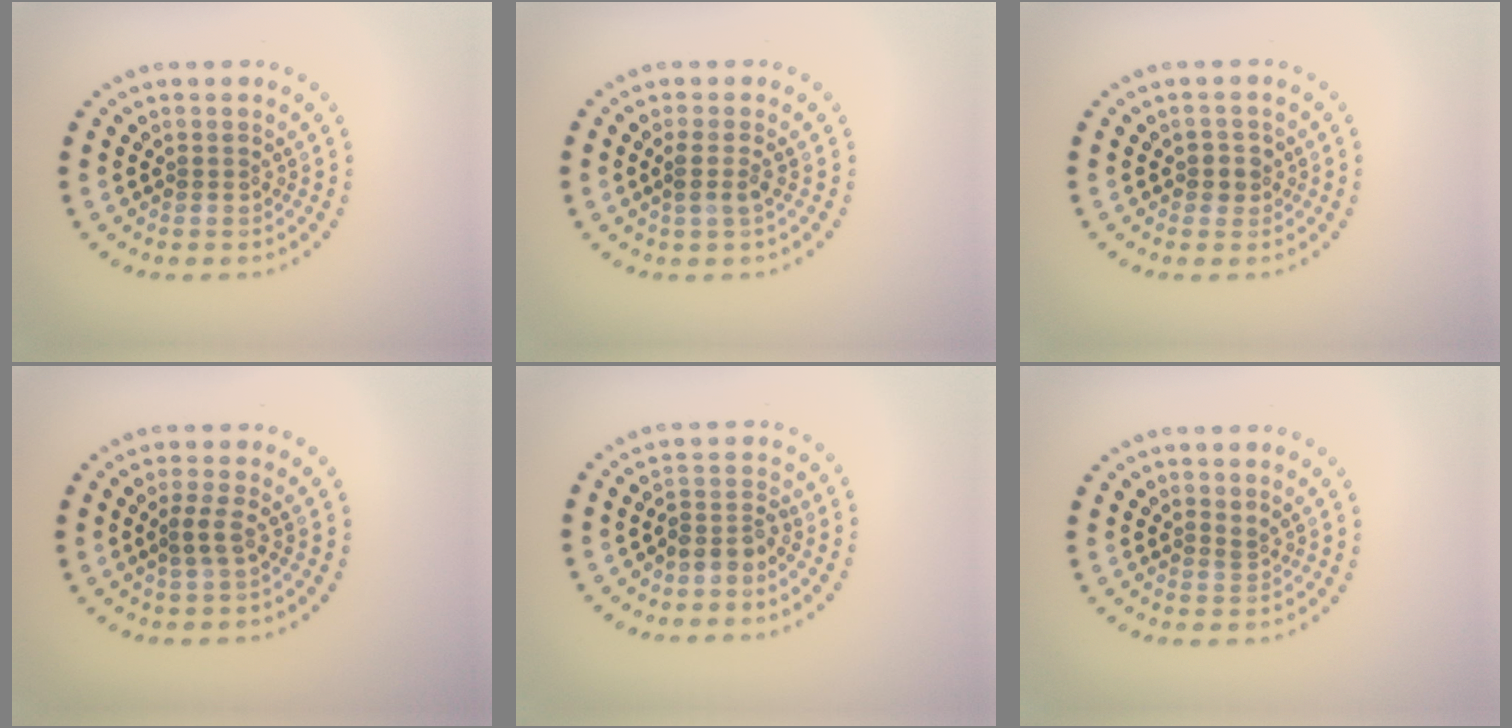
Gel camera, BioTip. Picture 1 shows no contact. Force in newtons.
{"total": 1.5, "press": 1.2, "slide": 0.9}
{"total": 1.5, "press": 1.4, "slide": 0.6}
{"total": 1.6, "press": 1.3, "slide": 0.9}
{"total": 2.4, "press": 1.8, "slide": 1.5}
{"total": 0.6, "press": 0.2, "slide": 0.5}